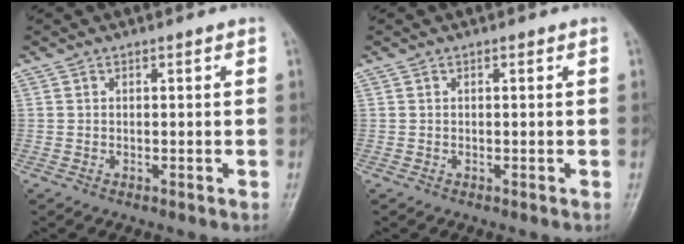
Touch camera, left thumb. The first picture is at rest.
{"total": 0.0}